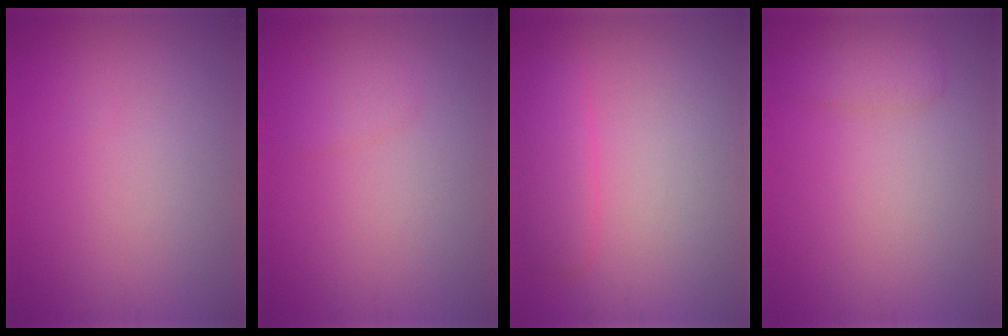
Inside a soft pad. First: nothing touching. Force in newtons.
{"total": 1.0, "press": 1.0, "slide": 0.1}
{"total": 2.5, "press": 2.5, "slide": 0.2}
{"total": 1.5, "press": 1.5, "slide": 0.2}